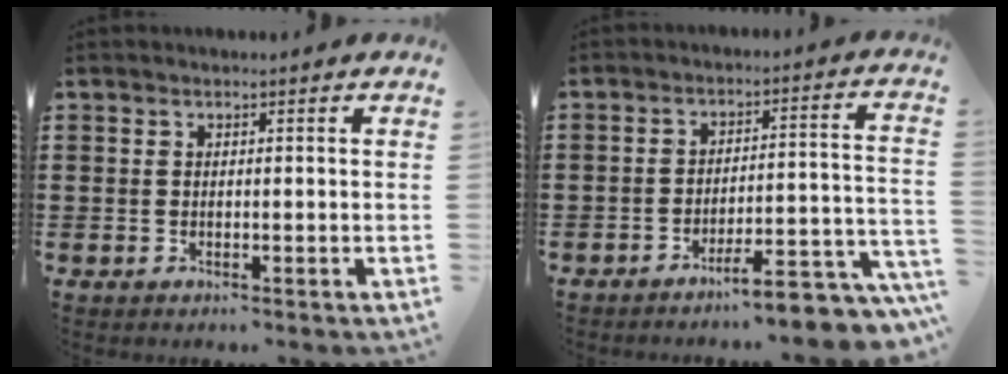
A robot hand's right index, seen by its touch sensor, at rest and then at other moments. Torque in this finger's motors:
{"motor_torque": [1.35, 0.79, -0.14, -0.04]}